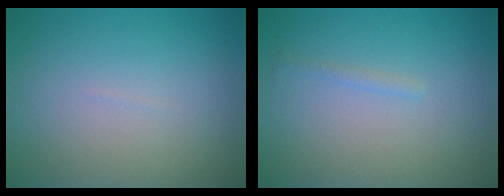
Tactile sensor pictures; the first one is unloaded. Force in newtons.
{"total": 0.6, "press": 0.6, "slide": 0.0}